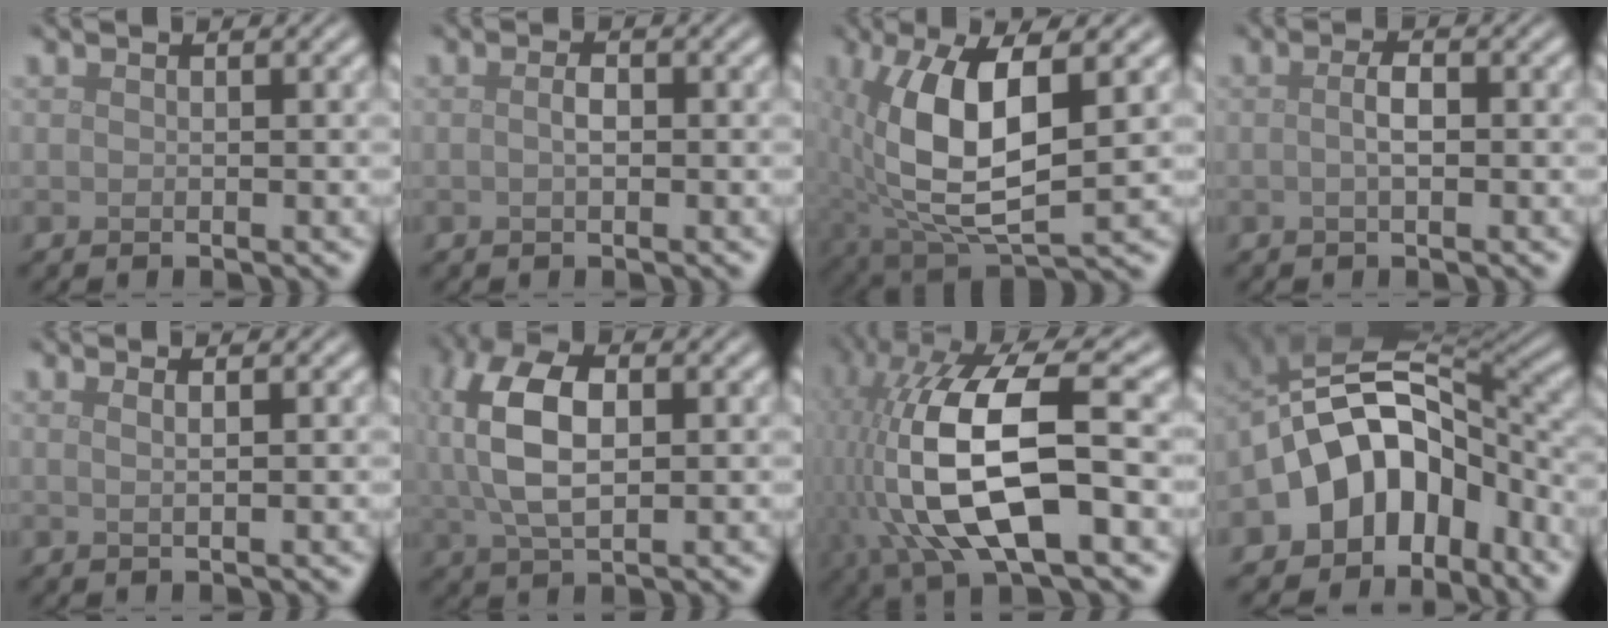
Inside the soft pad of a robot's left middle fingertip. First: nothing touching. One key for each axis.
{"total": 1.2, "fx": -0.1, "fy": 0.5, "fz": 1.1, "tx": -0.023, "ty": 0.001, "tz": -0.002}
{"total": 9.9, "fx": 1.5, "fy": 4.2, "fz": 8.8, "tx": -0.176, "ty": -0.011, "tz": 0.032}
{"total": 1.7, "fx": -0.1, "fy": 0.6, "fz": 1.6, "tx": -0.032, "ty": 0.003, "tz": -0.002}
{"total": 1.6, "fx": 0.7, "fy": 0.7, "fz": 1.2, "tx": -0.004, "ty": -0.002, "tz": -0.003}
{"total": 8.6, "fx": 1.6, "fy": 4.7, "fz": 6.9, "tx": -0.163, "ty": 0.009, "tz": 0.026}
{"total": 14.1, "fx": -1.4, "fy": 5.8, "fz": 12.8, "tx": -0.270, "ty": 0.000, "tz": -0.029}
{"total": 10.8, "fx": -4.6, "fy": 7.6, "fz": 6.1, "tx": -0.086, "ty": 0.006, "tz": -0.095}